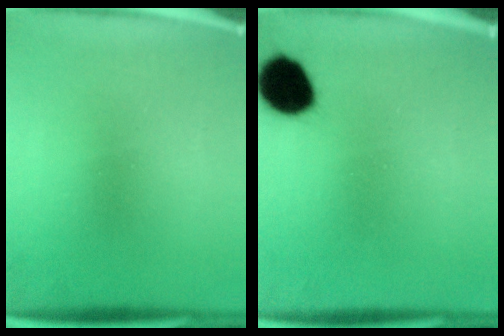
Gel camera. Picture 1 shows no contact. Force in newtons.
{"total": 11.1}